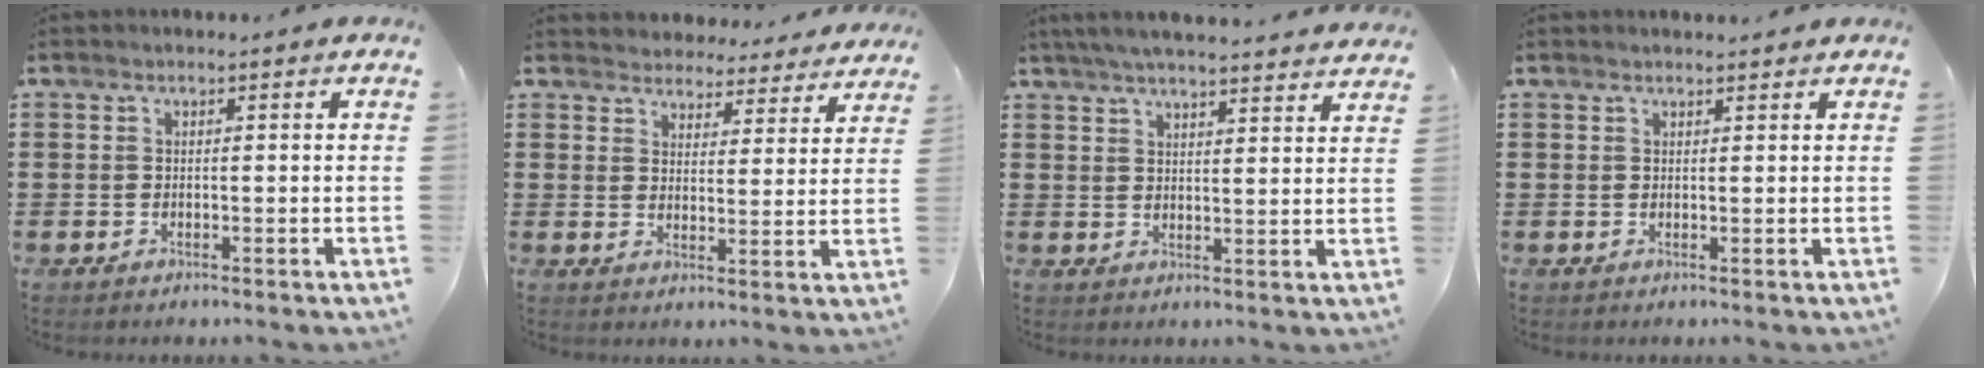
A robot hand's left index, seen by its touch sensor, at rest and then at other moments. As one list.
[{"total": 4.4, "force": [4.4, 0.6, -0.3], "torque": [-0.019, -0.026, 0.078]}, {"total": 4.8, "force": [4.6, -0.4, 1.4], "torque": [-0.043, -0.019, 0.082]}, {"total": 0.9, "force": [0.9, 0.1, 0.2], "torque": [-0.005, 0.000, 0.018]}]